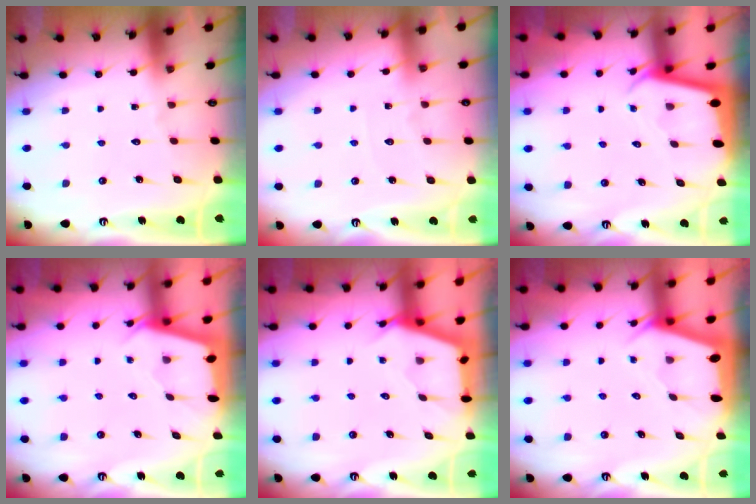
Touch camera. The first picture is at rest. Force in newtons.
{"total": 4.1, "press": 4.1, "slide": 0.6}
{"total": 2.2, "press": 2.2, "slide": 0.1}
{"total": 2.0, "press": 2.0, "slide": 0.3}
{"total": 2.6, "press": 2.6, "slide": 0.3}
{"total": 2.1, "press": 2.1, "slide": 0.3}